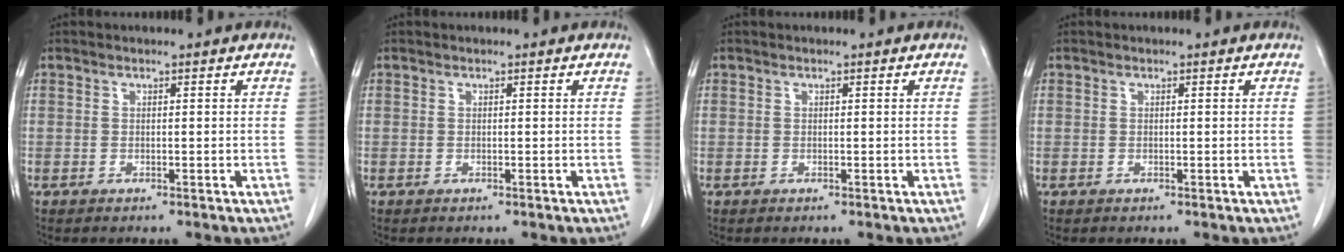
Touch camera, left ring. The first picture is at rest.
{"total": 0.0}
{"total": 0.0}
{"total": 0.0}